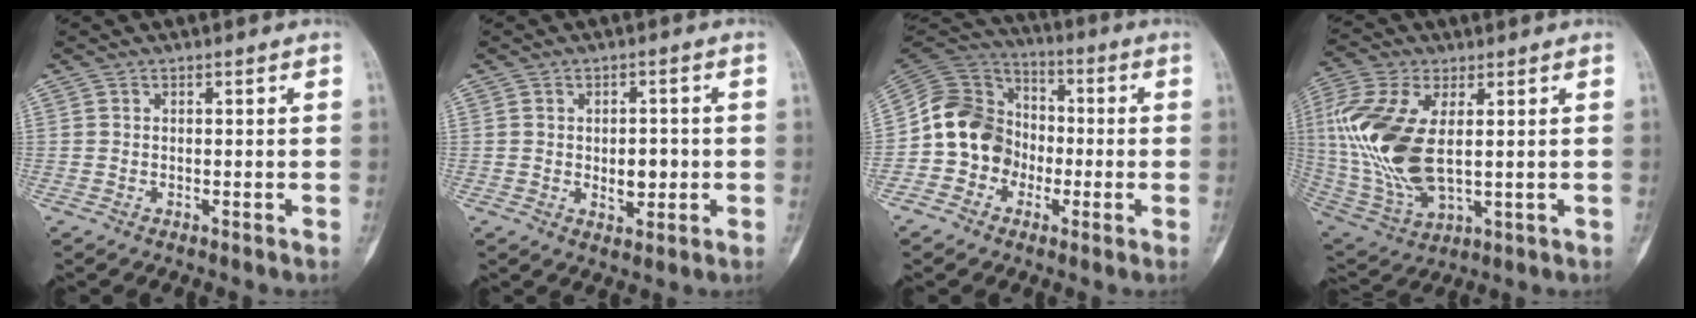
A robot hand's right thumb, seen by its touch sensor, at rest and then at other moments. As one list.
[{"total": 4.5, "force": [-0.5, 2.7, 3.6], "torque": [-0.034, 0.000, -0.004]}, {"total": 13.8, "force": [-3.1, 12.1, 5.9], "torque": [-0.075, 0.053, -0.066]}, {"total": 18.5, "force": [2.1, 9.4, 15.8], "torque": [-0.356, -0.011, 0.050]}]